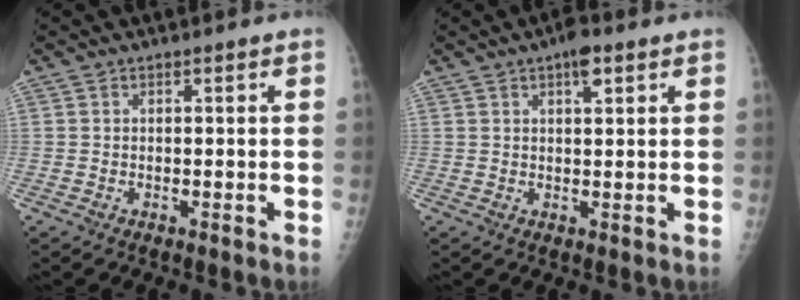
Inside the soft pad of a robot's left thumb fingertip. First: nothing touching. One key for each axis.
{"total": 3.8, "fx": 2.1, "fy": 1.4, "fz": 2.8, "tx": -0.035, "ty": -0.004, "tz": 0.029}